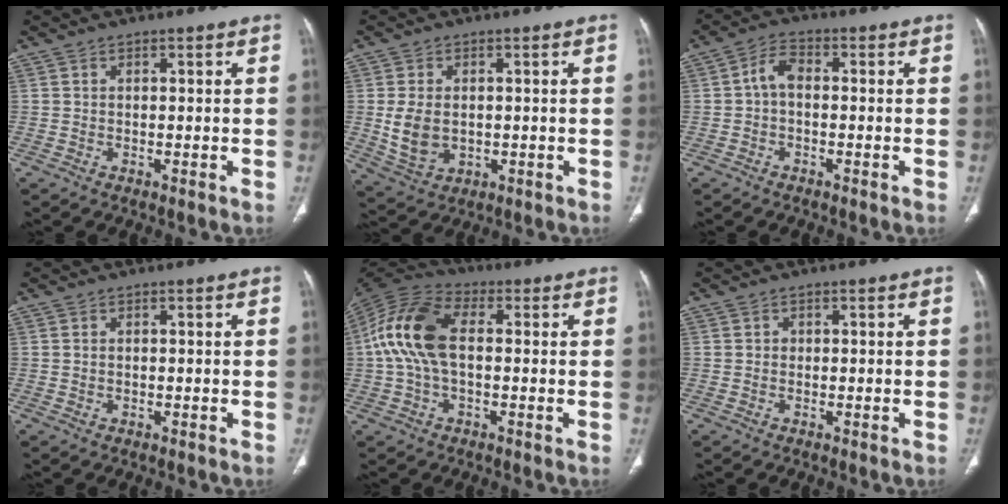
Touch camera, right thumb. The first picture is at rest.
{"total": 7.4, "force": [-0.1, 5.2, 5.3], "torque": [-0.098, -0.004, 0.012]}
{"total": 4.2, "force": [-0.3, 2.6, 3.3], "torque": [-0.056, 0.017, -0.016]}
{"total": 0.5, "force": [0.0, 0.4, 0.4], "torque": [-0.016, 0.004, 0.004]}
{"total": 13.3, "force": [0.6, 7.6, 10.9], "torque": [-0.227, 0.032, 0.001]}
{"total": 0.5, "force": [0.0, 0.5, 0.2], "torque": [0.006, 0.004, -0.002]}